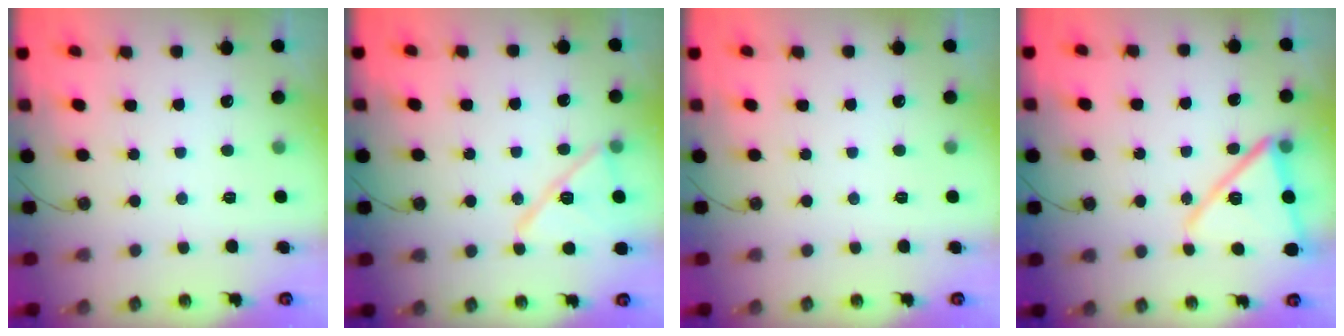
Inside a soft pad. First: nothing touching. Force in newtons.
{"total": 13.0, "press": 13.0, "slide": 1.0}
{"total": 0.0}
{"total": 15.5, "press": 15.3, "slide": 2.2}